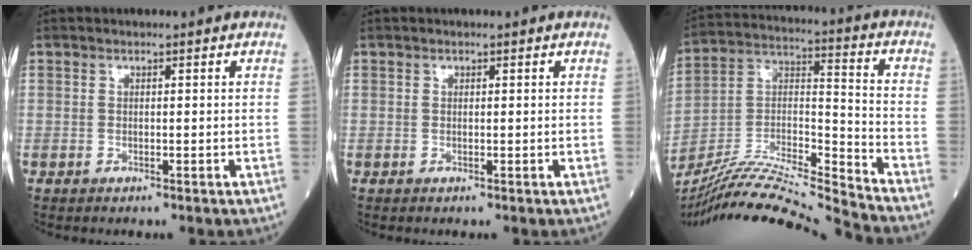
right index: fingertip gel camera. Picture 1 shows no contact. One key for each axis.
{"total": 0.0}
{"total": 21.1, "fx": -19.8, "fy": -1.5, "fz": 7.1, "tx": -0.151, "ty": 0.000, "tz": -0.344}